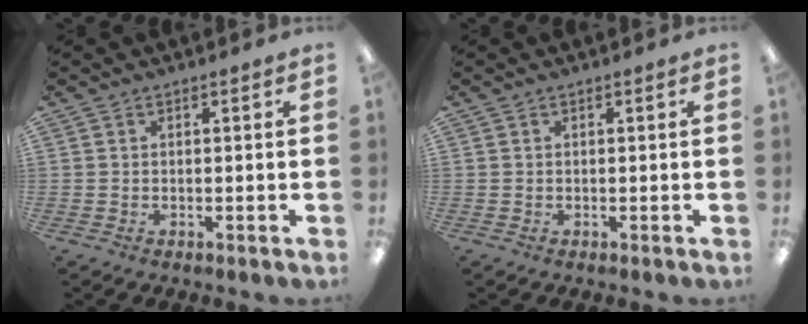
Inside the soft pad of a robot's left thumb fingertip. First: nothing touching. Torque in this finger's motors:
{"motor_torque": [0.00, 0.00, -0.03, 0.03, 0.00]}